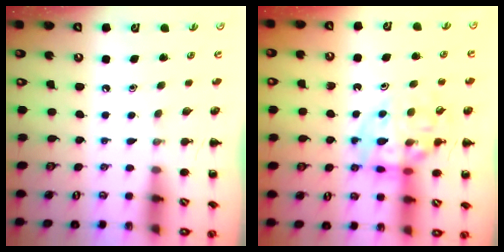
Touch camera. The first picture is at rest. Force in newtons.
{"total": 14.0, "press": 13.8, "slide": 2.4}